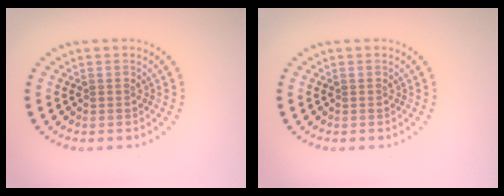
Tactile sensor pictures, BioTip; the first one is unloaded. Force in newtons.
{"total": 0.0}